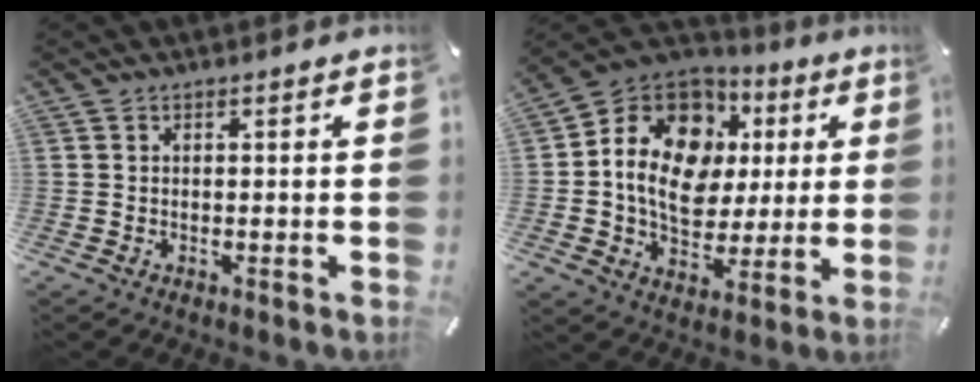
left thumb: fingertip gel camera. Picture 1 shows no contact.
{"total": 16.2, "force": [2.1, 13.0, 9.6], "torque": [-0.183, -0.008, 0.039]}